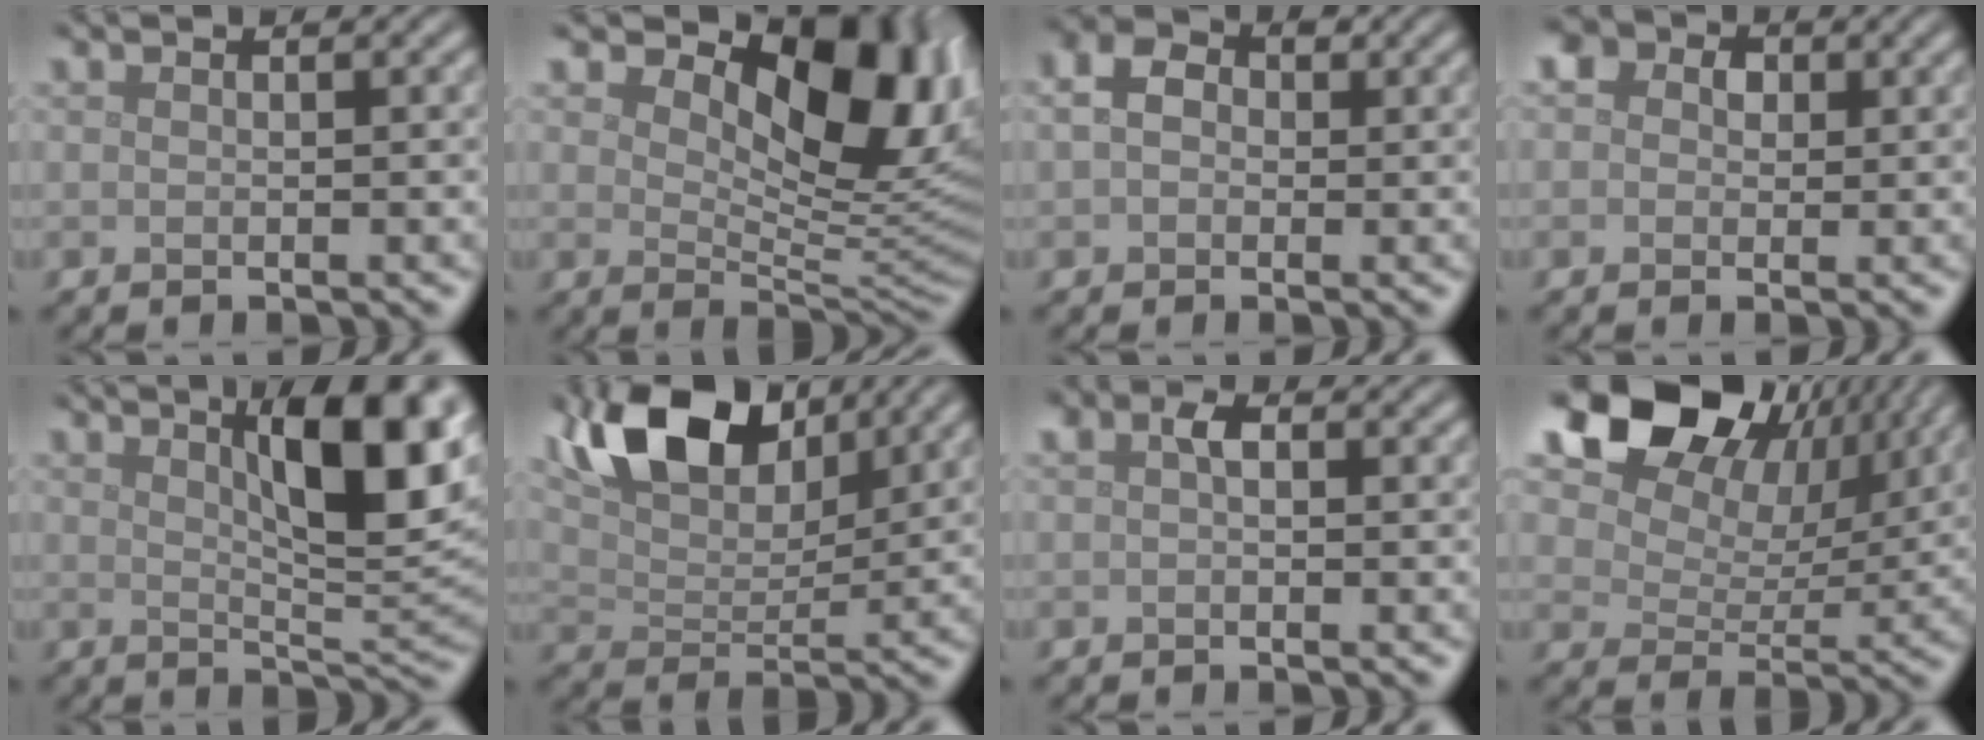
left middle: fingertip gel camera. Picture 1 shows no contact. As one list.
[{"total": 10.4, "force": [4.5, 5.1, 7.9], "torque": [-0.114, -0.005, 0.072]}, {"total": 3.5, "force": [0.4, 2.8, 2.1], "torque": [-0.047, 0.013, -0.005]}, {"total": 5.3, "force": [2.1, 4.1, 2.7], "torque": [-0.041, 0.023, -0.008]}, {"total": 9.5, "force": [3.5, 2.7, 8.4], "torque": [-0.113, 0.007, 0.056]}, {"total": 10.3, "force": [6.6, 4.8, 6.3], "torque": [-0.121, 0.011, 0.114]}, {"total": 1.5, "force": [0.3, 0.9, 1.2], "torque": [-0.023, 0.006, 0.001]}, {"total": 17.1, "force": [9.5, 11.3, 8.6], "torque": [-0.181, 0.061, 0.163]}]